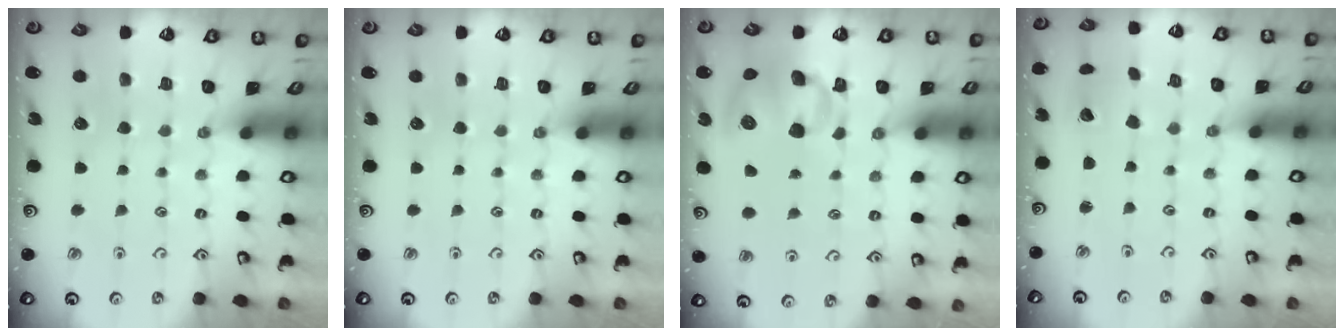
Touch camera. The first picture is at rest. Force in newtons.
{"total": 0.0}
{"total": 11.7, "press": 11.5, "slide": 1.6}
{"total": 2.9, "press": 2.9, "slide": 0.2}